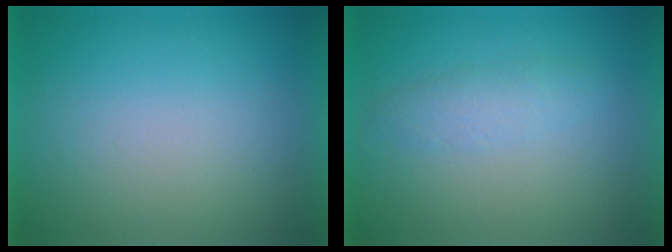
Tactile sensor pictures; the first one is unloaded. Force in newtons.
{"total": 2.4}